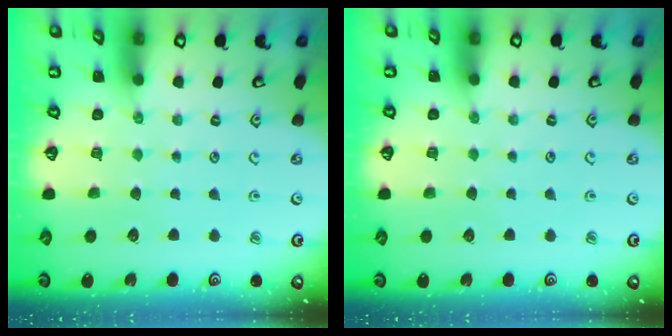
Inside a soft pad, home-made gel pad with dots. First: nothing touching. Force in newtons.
{"total": 0.0}